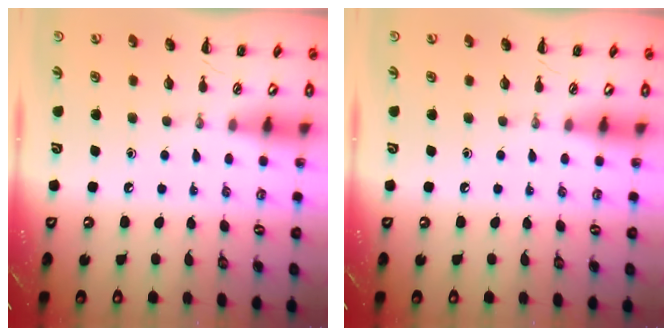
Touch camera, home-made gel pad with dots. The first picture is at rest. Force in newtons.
{"total": 0.0}